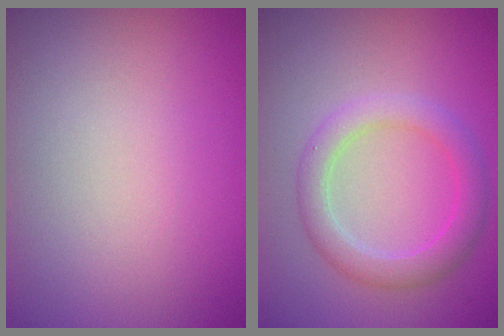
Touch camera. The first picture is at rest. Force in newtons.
{"total": 3.2, "press": 3.2, "slide": 0.1}